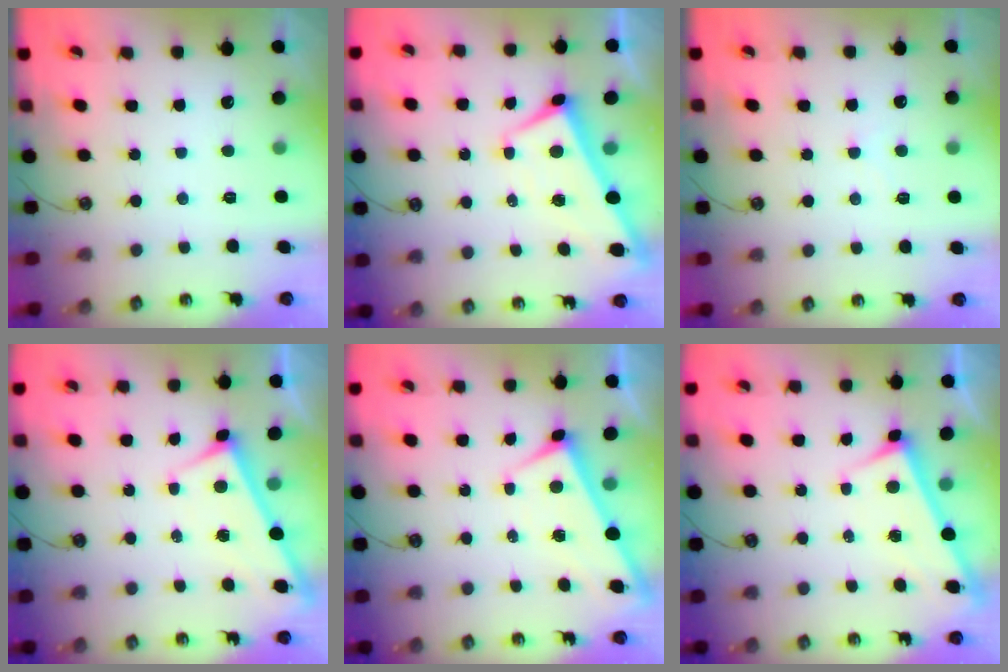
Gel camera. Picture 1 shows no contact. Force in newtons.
{"total": 3.6, "press": 3.6, "slide": 0.6}
{"total": 1.0, "press": 1.0, "slide": 0.3}
{"total": 3.1, "press": 3.1, "slide": 0.2}
{"total": 1.8, "press": 1.8, "slide": 0.2}
{"total": 3.0, "press": 3.0, "slide": 0.2}